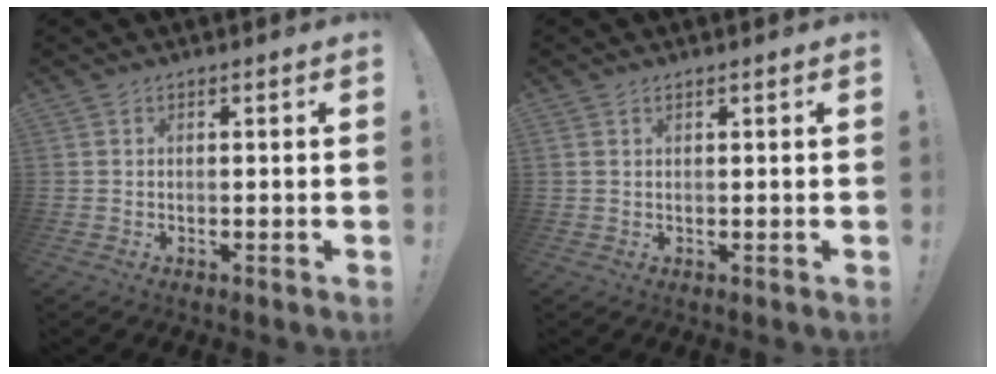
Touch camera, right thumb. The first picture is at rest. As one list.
[{"total": 1.0, "force": [0.7, 0.4, 0.5], "torque": [-0.008, -0.001, 0.013]}]